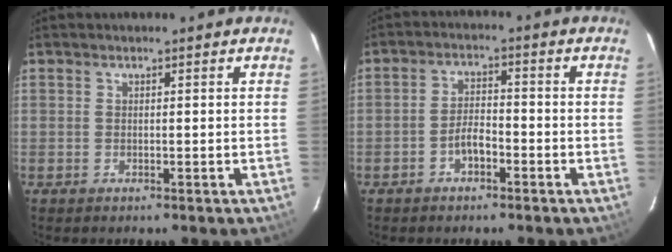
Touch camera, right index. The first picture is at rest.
{"total": 3.8, "force": [-2.4, 1.7, 2.5], "torque": [-0.055, 0.010, -0.041]}